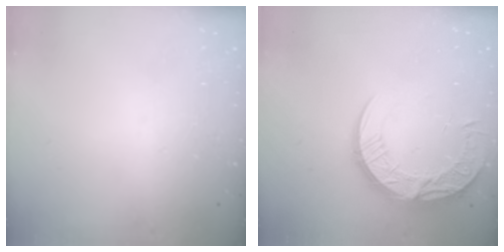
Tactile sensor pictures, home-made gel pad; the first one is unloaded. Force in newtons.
{"total": 18.4, "press": 18.4, "slide": 1.0}